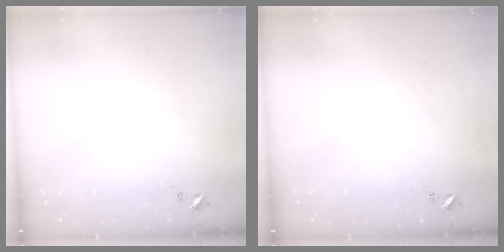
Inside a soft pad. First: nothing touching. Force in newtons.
{"total": 0.0}